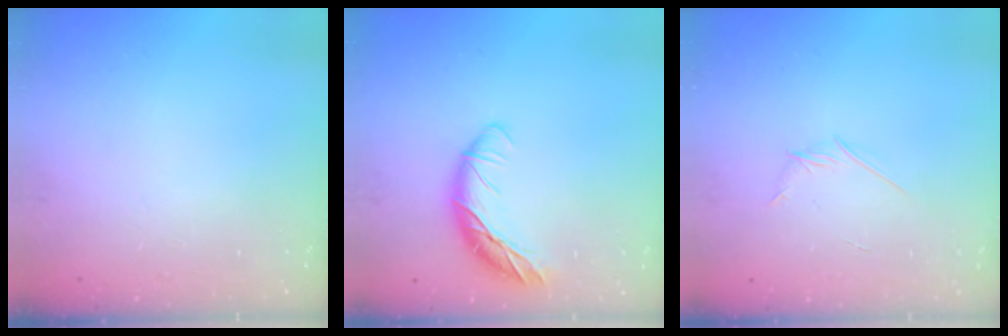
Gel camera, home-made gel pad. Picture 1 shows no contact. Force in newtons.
{"total": 11.1, "press": 11.0, "slide": 1.5}
{"total": 2.9, "press": 2.8, "slide": 0.8}